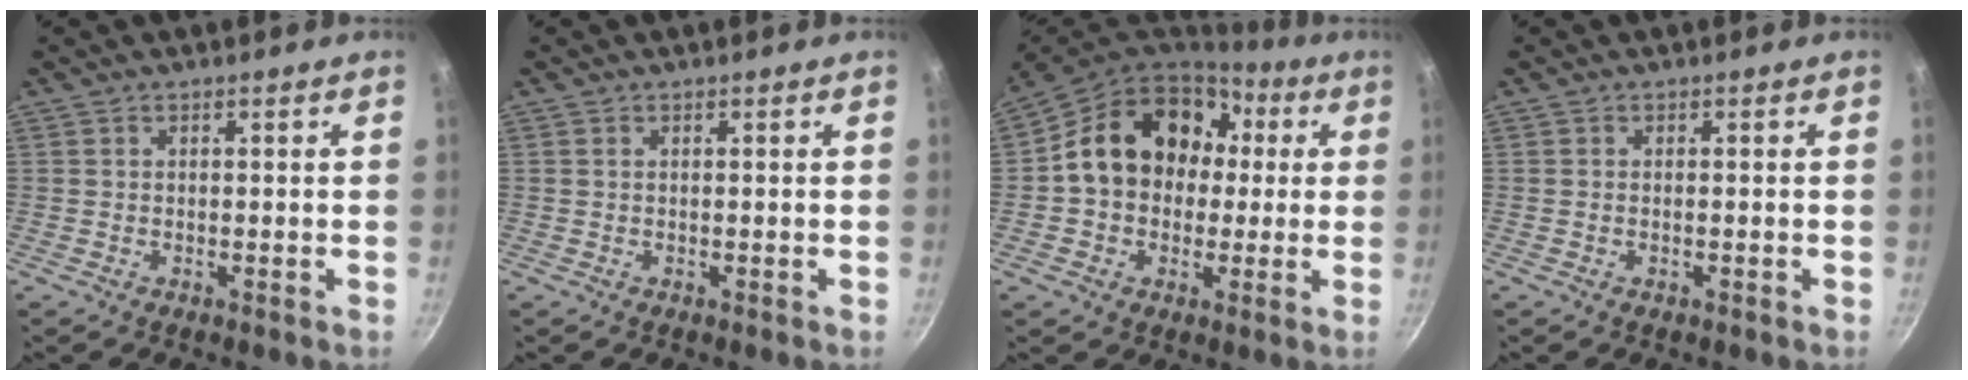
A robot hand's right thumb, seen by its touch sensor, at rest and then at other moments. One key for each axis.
{"total": 0.0}
{"total": 18.0, "fx": 2.5, "fy": 14.5, "fz": 10.5, "tx": -0.145, "ty": 0.043, "tz": 0.033}
{"total": 0.6, "fx": -0.2, "fy": 0.2, "fz": 0.4, "tx": -0.008, "ty": 0.003, "tz": -0.004}